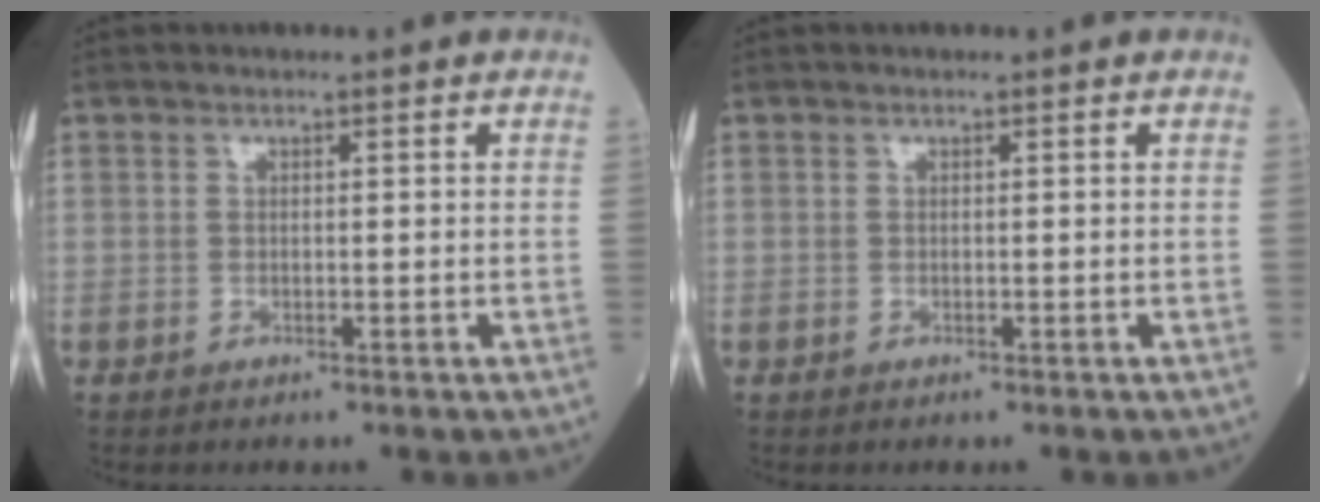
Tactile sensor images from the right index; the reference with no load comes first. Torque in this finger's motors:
{"motor_torque": [0.15, -0.07, 0.00, -0.01]}